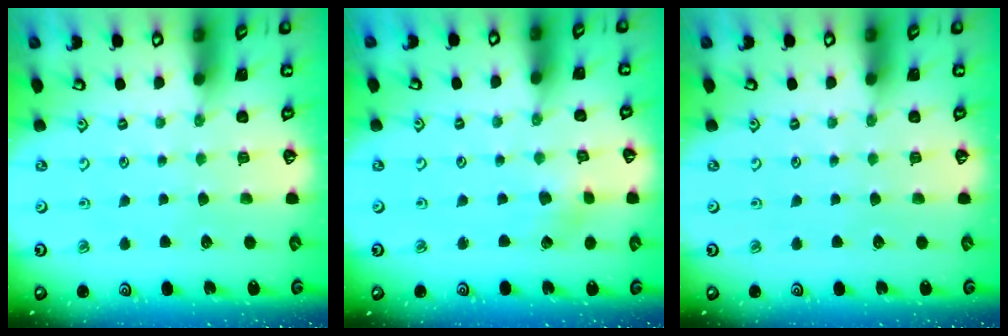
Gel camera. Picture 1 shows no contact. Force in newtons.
{"total": 2.3, "press": 2.2, "slide": 0.4}
{"total": 0.0}